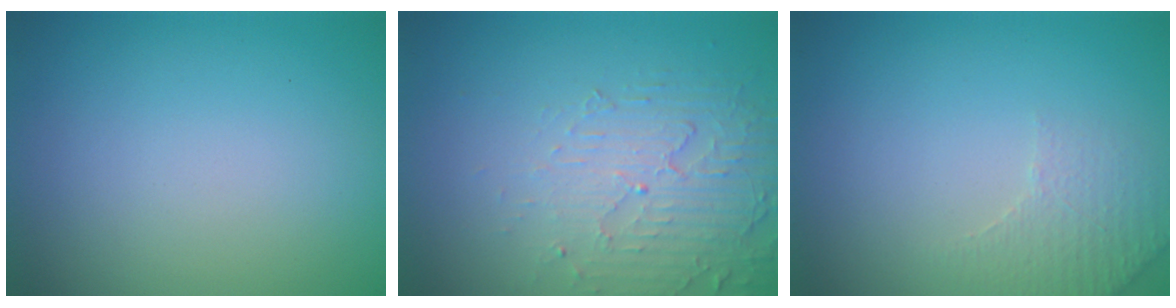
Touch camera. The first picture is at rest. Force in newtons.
{"total": 5.0, "press": 3.4, "slide": 3.7}
{"total": 2.3, "press": 2.3, "slide": 0.6}